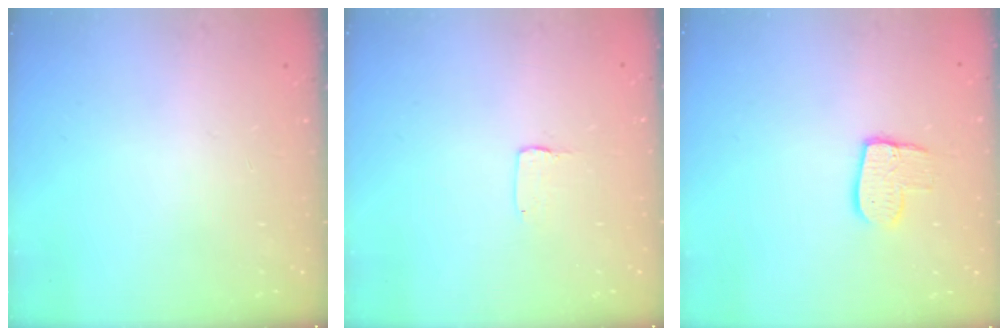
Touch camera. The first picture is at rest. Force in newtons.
{"total": 1.0, "press": 1.0, "slide": 0.1}
{"total": 8.9, "press": 8.8, "slide": 0.5}